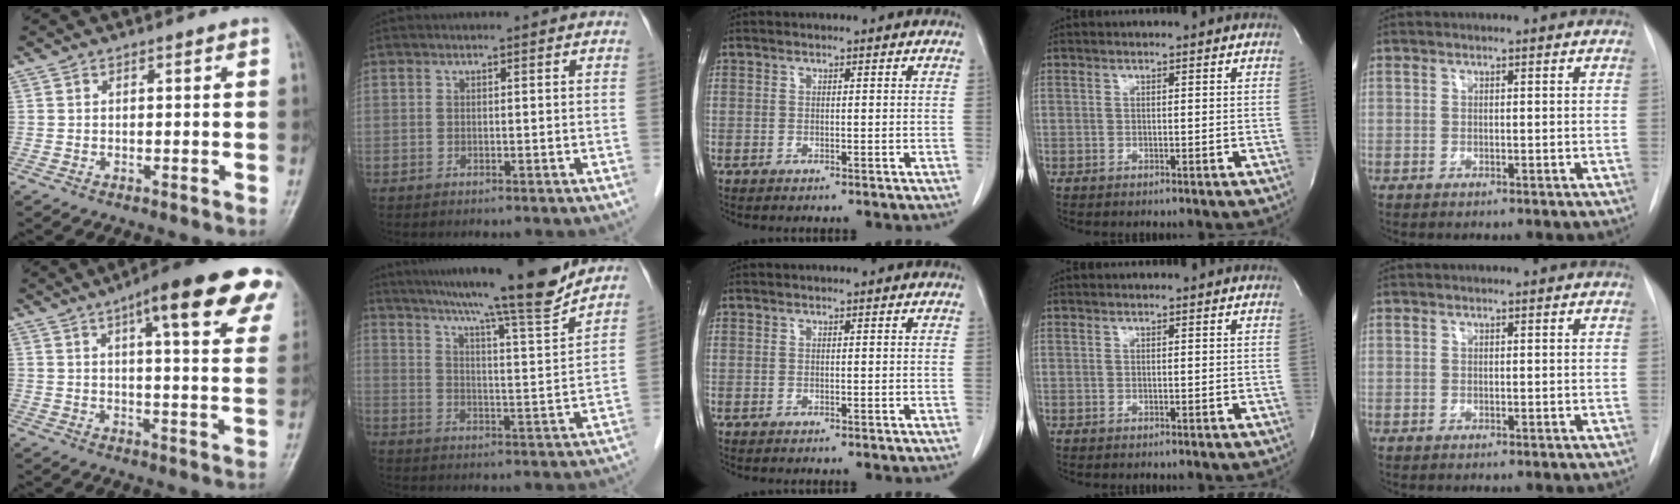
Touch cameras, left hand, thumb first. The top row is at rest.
{"thumb": {"total": 19.5, "force": [10.5, 4.5, 15.8], "torque": [-0.184, -0.019, 0.131]}, "index": {"total": 17.3, "force": [14.9, -1.0, 8.7], "torque": [-0.137, -0.022, 0.214]}}